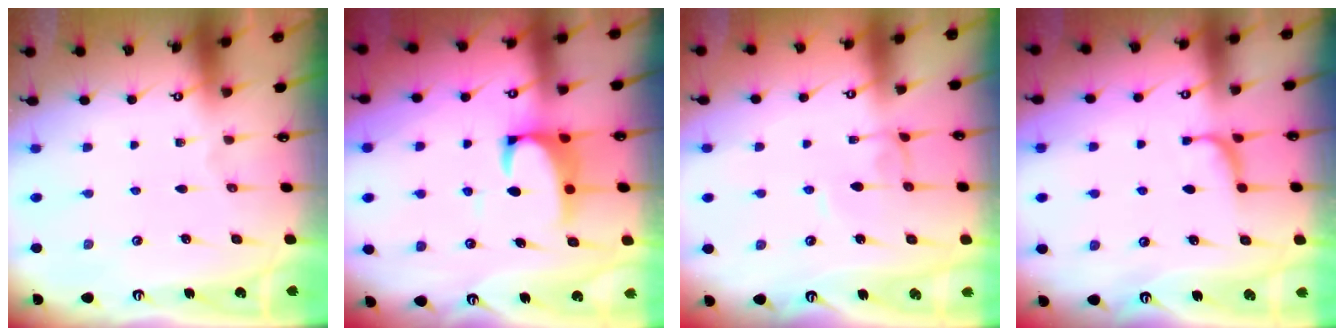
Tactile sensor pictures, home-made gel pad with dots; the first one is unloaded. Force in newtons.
{"total": 3.0, "press": 2.8, "slide": 1.1}
{"total": 1.7, "press": 1.7, "slide": 0.1}
{"total": 1.9, "press": 1.8, "slide": 0.6}